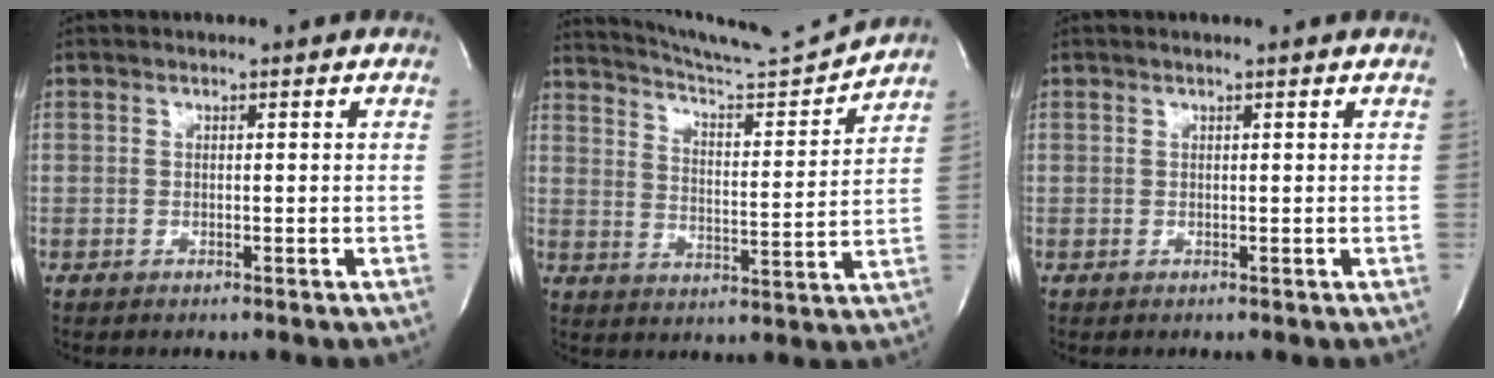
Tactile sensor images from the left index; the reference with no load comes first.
{"total": 13.3, "force": [12.9, -2.1, 2.5], "torque": [-0.048, -0.041, 0.202]}
{"total": 1.2, "force": [1.0, -0.2, 0.5], "torque": [-0.016, 0.005, 0.019]}